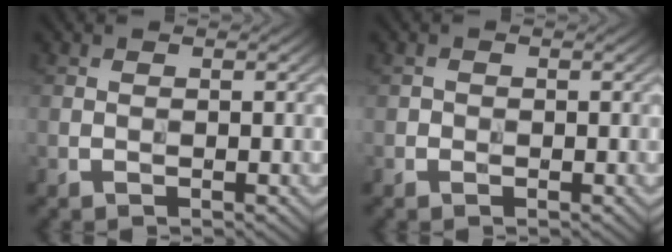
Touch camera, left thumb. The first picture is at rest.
{"total": 0.0}